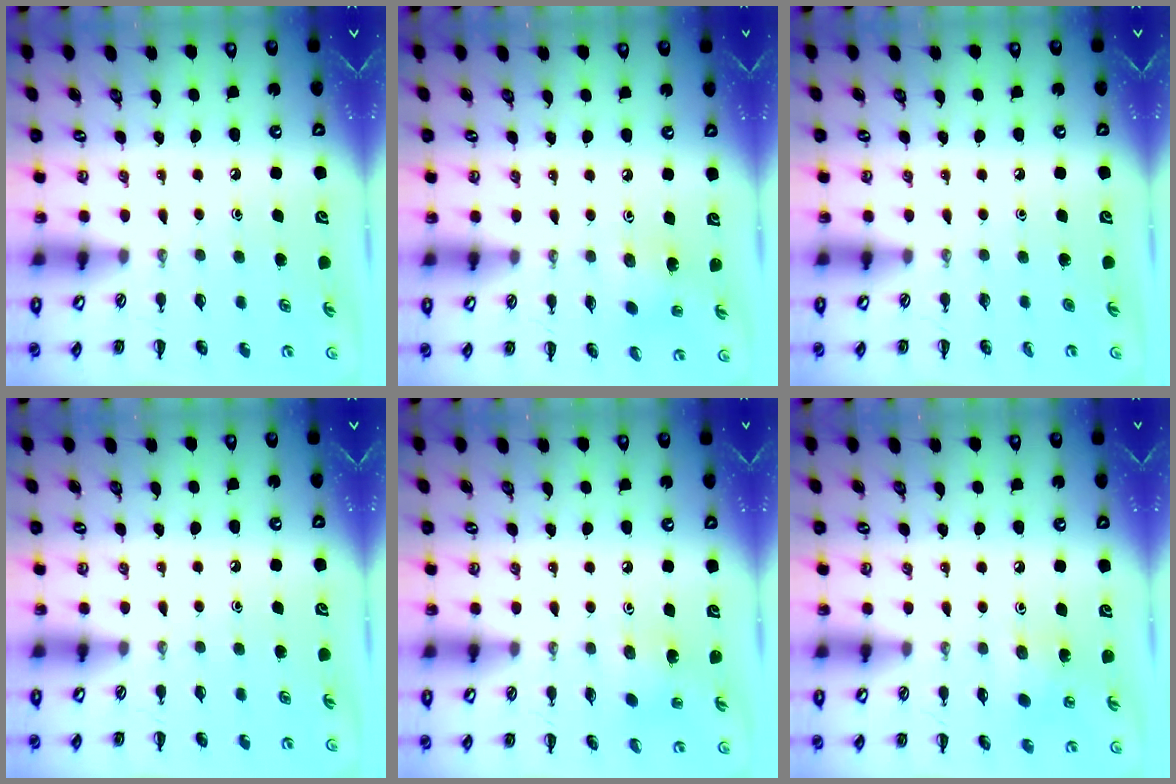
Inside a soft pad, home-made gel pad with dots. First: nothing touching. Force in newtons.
{"total": 1.7, "press": 1.6, "slide": 0.7}
{"total": 0.0}
{"total": 0.0}
{"total": 1.7, "press": 1.6, "slide": 0.7}
{"total": 4.7, "press": 4.6, "slide": 1.1}